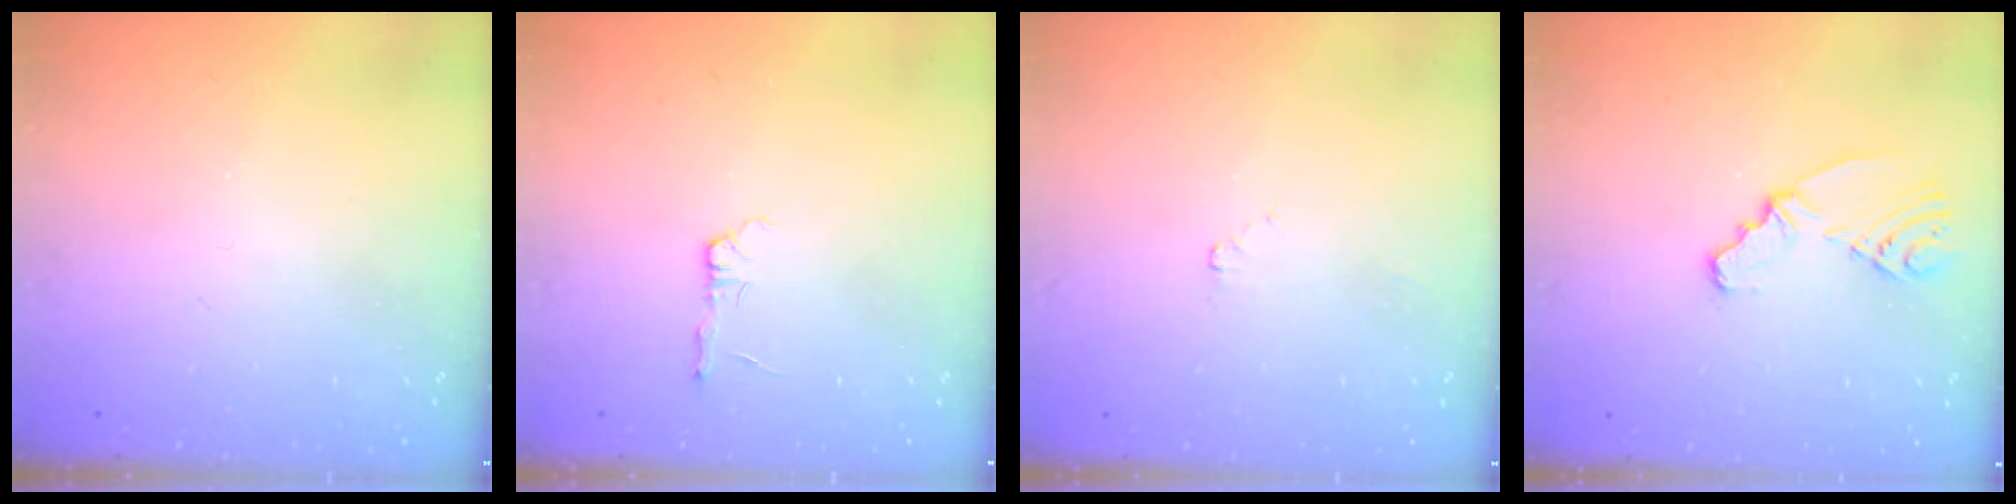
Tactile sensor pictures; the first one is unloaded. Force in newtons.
{"total": 3.3, "press": 3.3, "slide": 0.3}
{"total": 1.8, "press": 1.7, "slide": 0.4}
{"total": 4.7, "press": 2.3, "slide": 4.1}